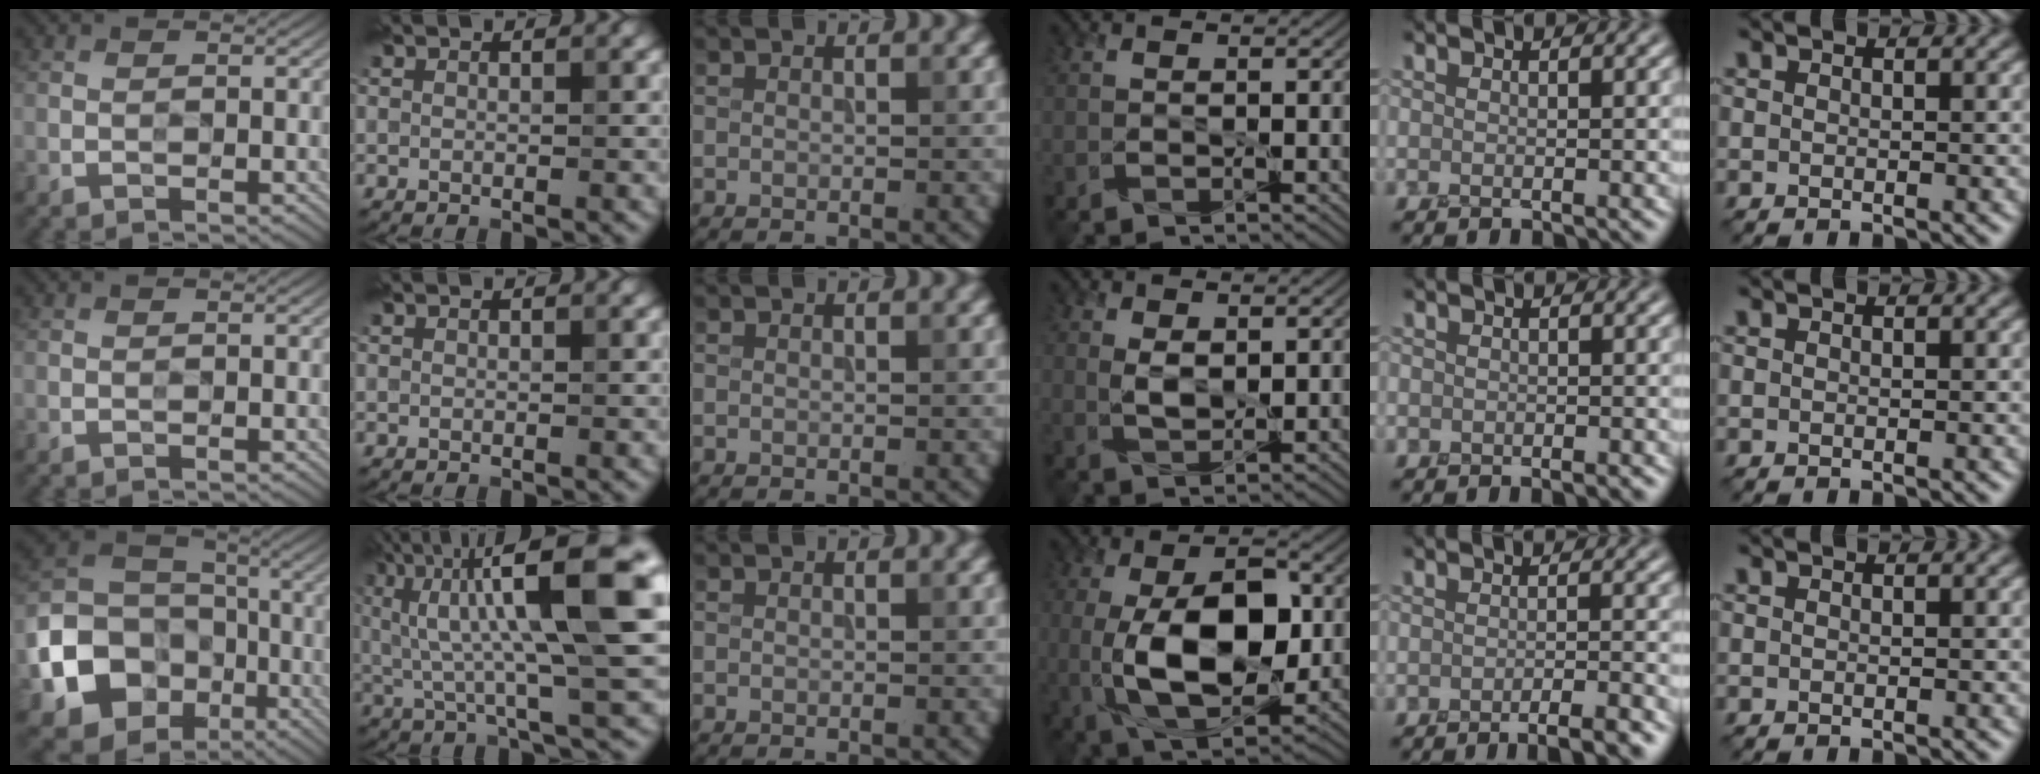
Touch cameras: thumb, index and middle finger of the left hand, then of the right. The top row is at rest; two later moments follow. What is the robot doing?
{"motion": "peel", "object": "bandage"}